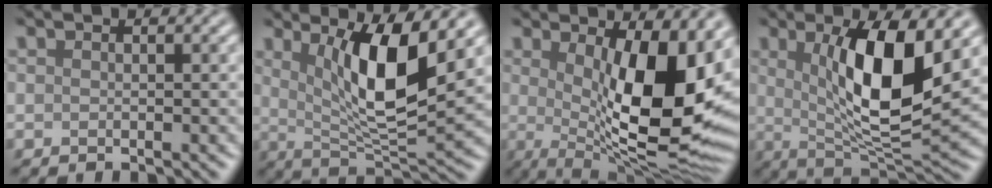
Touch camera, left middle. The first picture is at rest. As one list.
[{"total": 8.4, "force": [2.6, 2.2, 7.7], "torque": [-0.129, -0.019, 0.049]}, {"total": 14.1, "force": [1.8, 5.1, 13.0], "torque": [-0.165, -0.014, 0.031]}, {"total": 10.0, "force": [2.2, 2.8, 9.3], "torque": [-0.147, -0.016, 0.044]}]